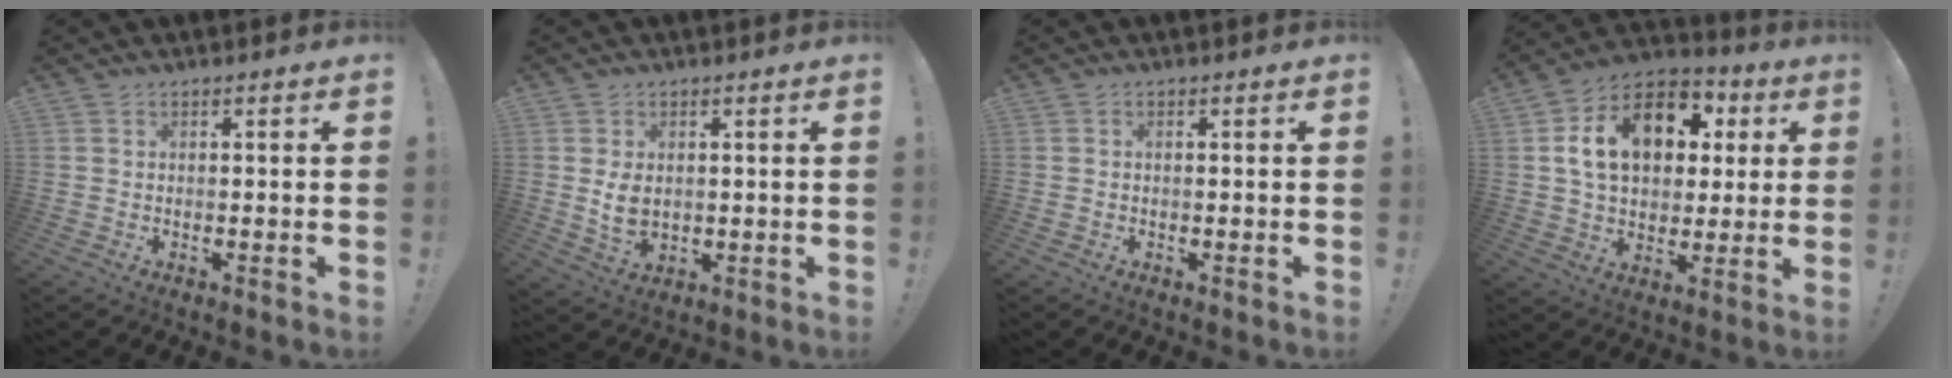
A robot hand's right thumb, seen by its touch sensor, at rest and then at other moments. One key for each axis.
{"total": 7.0, "fx": 1.2, "fy": 5.6, "fz": 4.0, "tx": -0.061, "ty": -0.008, "tz": 0.024}
{"total": 0.0}
{"total": 18.4, "fx": 5.4, "fy": 13.1, "fz": 11.8, "tx": -0.177, "ty": -0.004, "tz": 0.101}